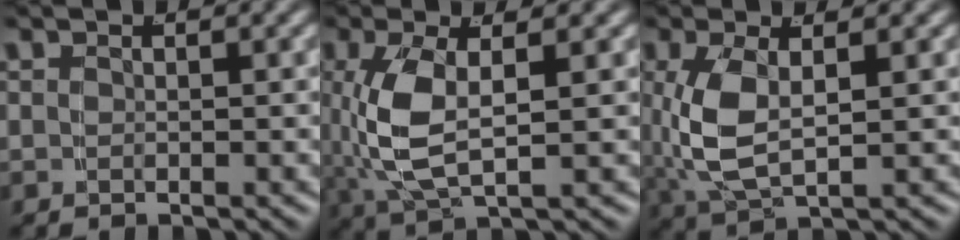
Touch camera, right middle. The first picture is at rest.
{"total": 5.5, "force": [0.4, 2.4, 5.0], "torque": [-0.124, -0.008, 0.023]}
{"total": 5.2, "force": [0.3, 2.6, 4.5], "torque": [-0.120, -0.009, 0.022]}